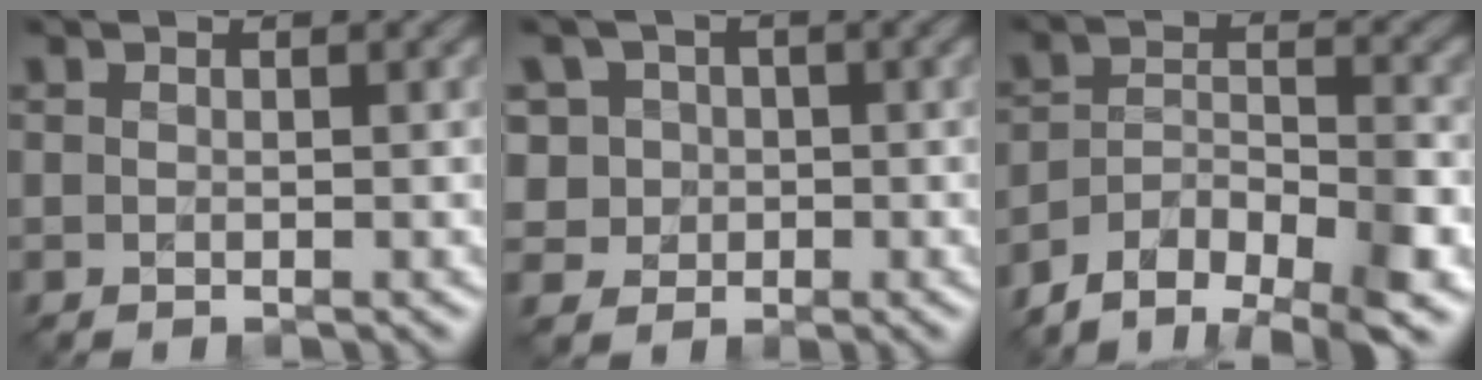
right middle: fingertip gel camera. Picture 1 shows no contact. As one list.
[{"total": 5.2, "force": [1.0, 4.8, 1.6], "torque": [-0.025, 0.025, 0.004]}, {"total": 7.8, "force": [-5.7, 3.0, 4.4], "torque": [-0.066, -0.003, -0.104]}]